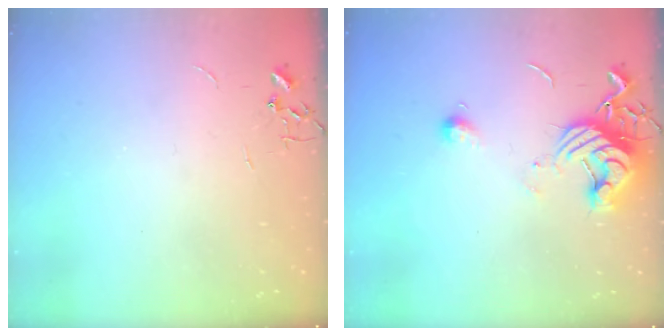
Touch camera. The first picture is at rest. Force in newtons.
{"total": 12.6, "press": 12.5, "slide": 0.9}